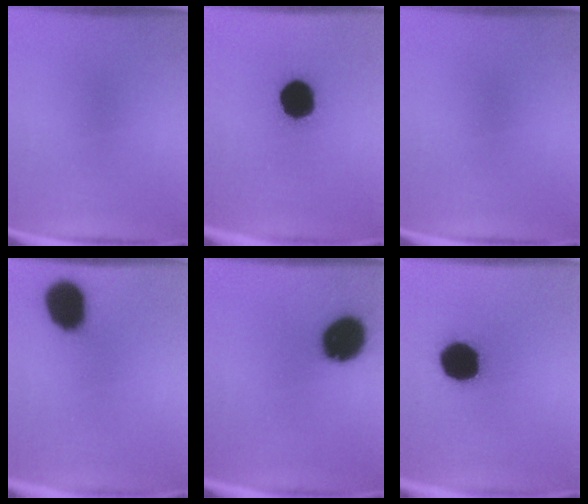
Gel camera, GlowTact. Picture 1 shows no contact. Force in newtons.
{"total": 15.4}
{"total": 0.0}
{"total": 14.1}
{"total": 14.8}
{"total": 18.5}